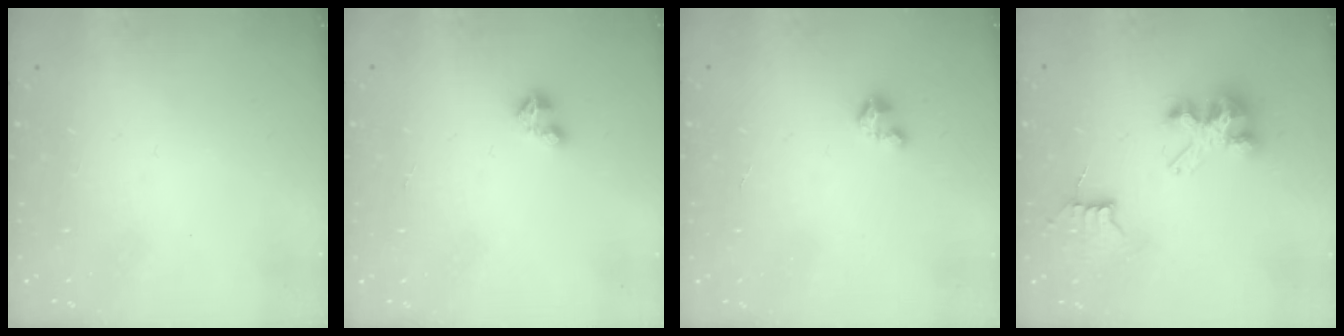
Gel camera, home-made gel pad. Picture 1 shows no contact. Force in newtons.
{"total": 2.1, "press": 2.1, "slide": 0.2}
{"total": 2.7, "press": 2.7, "slide": 0.2}
{"total": 7.5, "press": 7.5, "slide": 0.6}